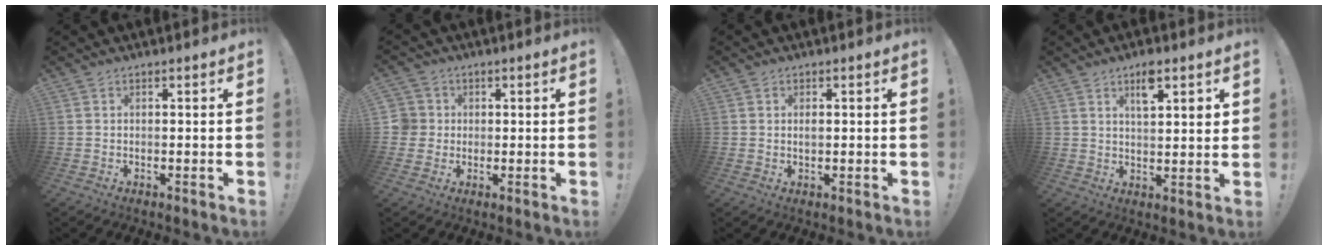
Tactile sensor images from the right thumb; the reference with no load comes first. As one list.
[{"total": 5.0, "force": [0.3, 4.9, 1.0], "torque": [-0.027, 0.004, 0.008]}, {"total": 1.0, "force": [0.0, 0.7, 0.6], "torque": [0.000, -0.001, -0.004]}, {"total": 6.9, "force": [3.7, 1.9, 5.5], "torque": [-0.073, -0.015, 0.056]}]